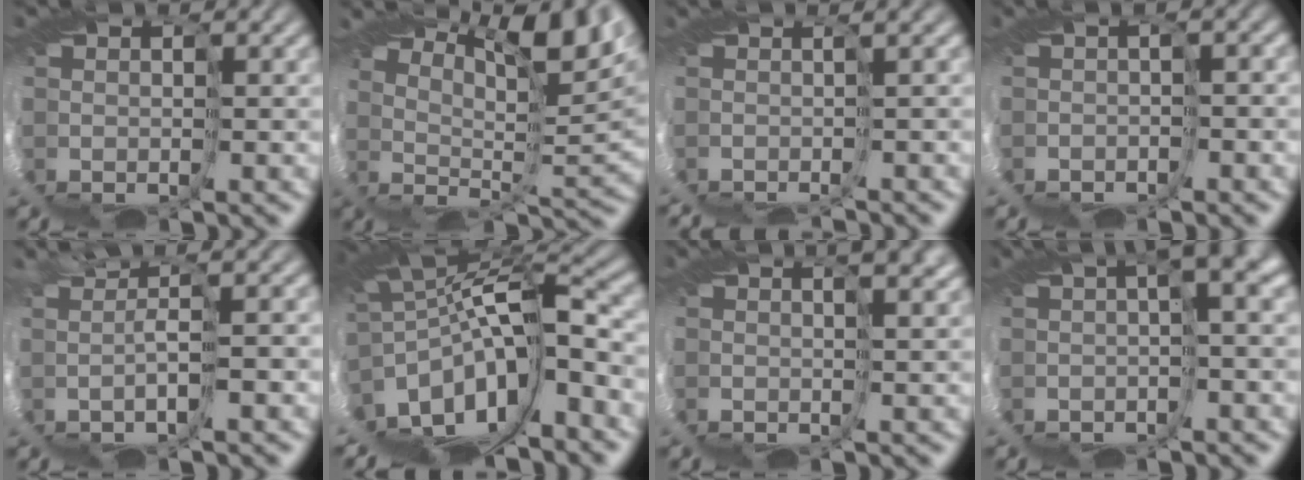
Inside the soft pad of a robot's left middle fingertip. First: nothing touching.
{"total": 8.6, "force": [7.9, -3.1, 1.4], "torque": [-0.019, 0.011, 0.132]}
{"total": 5.9, "force": [-4.6, -2.9, -2.3], "torque": [0.026, -0.013, -0.039]}
{"total": 2.8, "force": [-1.8, -1.8, -1.2], "torque": [0.017, -0.010, -0.010]}
{"total": 5.1, "force": [1.1, -4.7, -1.7], "torque": [0.023, 0.007, 0.017]}
{"total": 7.0, "force": [-3.5, 0.1, 6.0], "torque": [-0.155, 0.000, -0.053]}
{"total": 2.0, "force": [1.1, -1.6, 0.5], "torque": [-0.010, -0.002, 0.027]}
{"total": 3.4, "force": [0.6, -3.3, 0.9], "torque": [-0.027, 0.001, 0.004]}